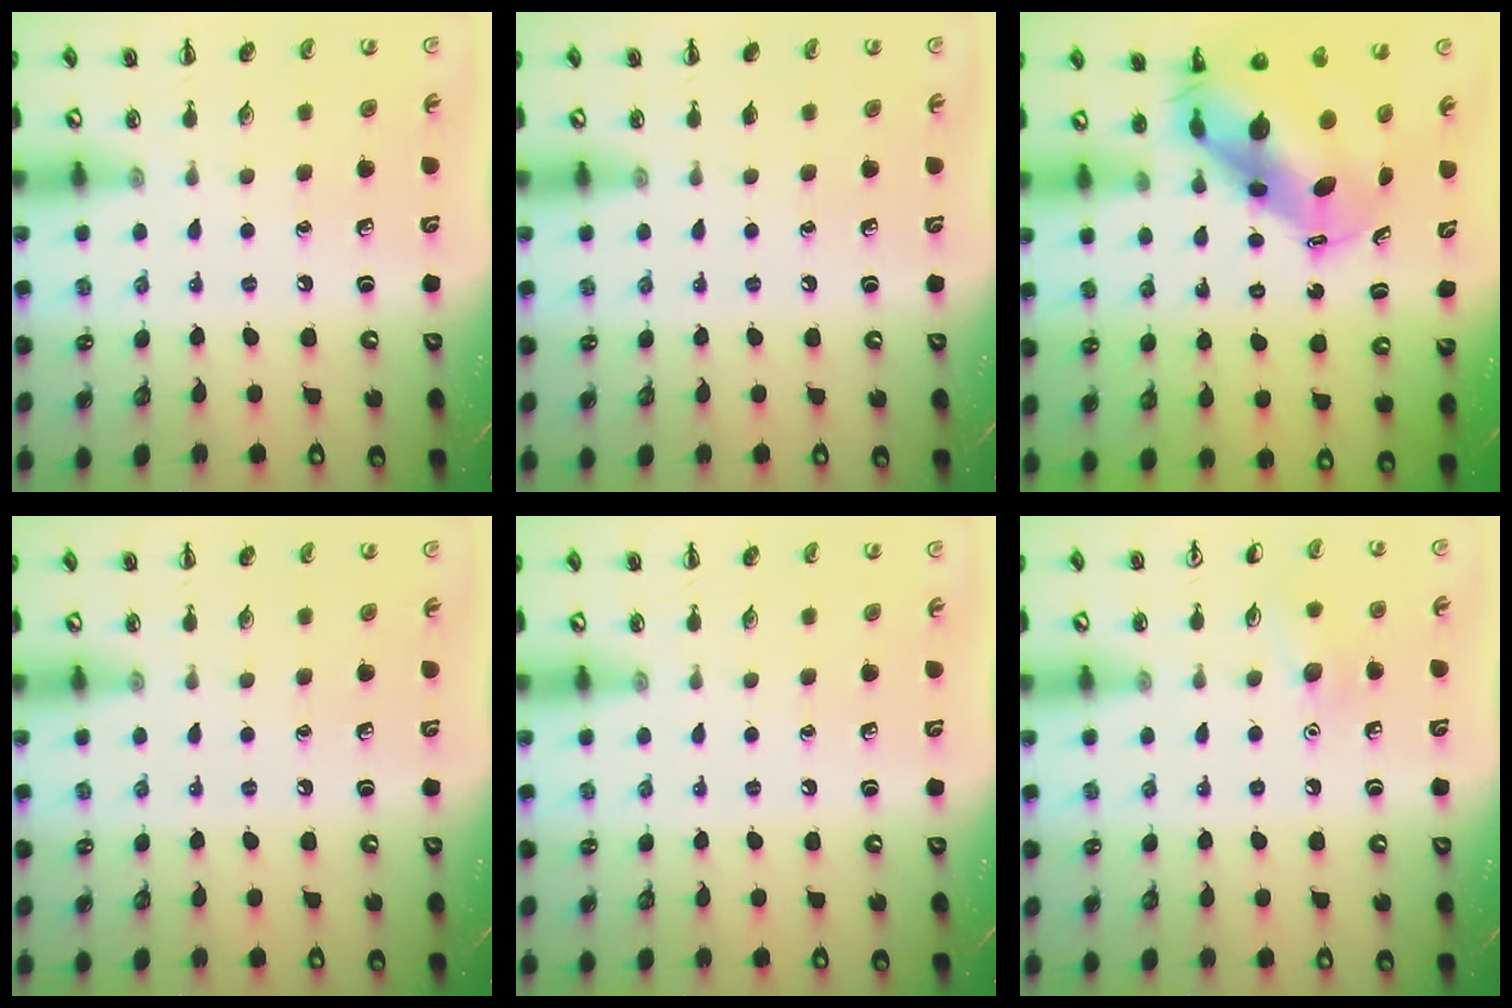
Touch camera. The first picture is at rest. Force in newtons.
{"total": 0.0}
{"total": 9.7, "press": 9.3, "slide": 2.8}
{"total": 0.0}
{"total": 0.0}
{"total": 7.6, "press": 7.3, "slide": 1.9}